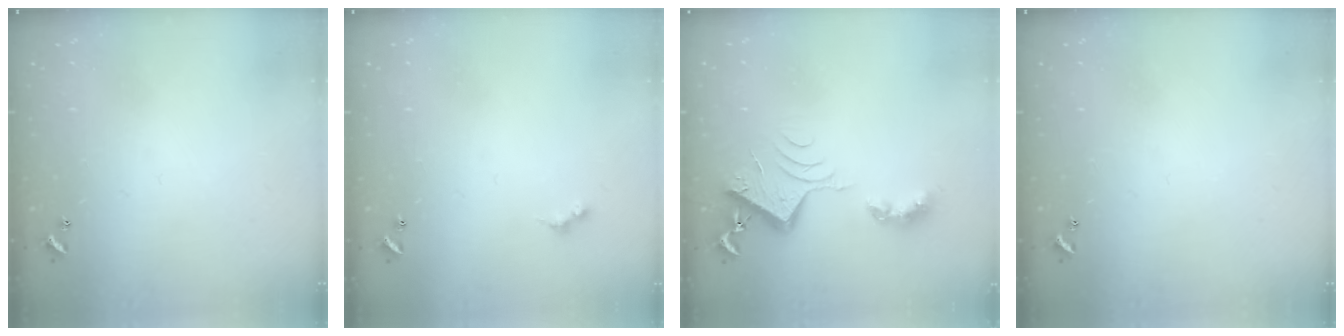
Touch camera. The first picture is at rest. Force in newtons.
{"total": 1.5, "press": 1.5, "slide": 0.3}
{"total": 8.0, "press": 8.0, "slide": 0.8}
{"total": 0.0}